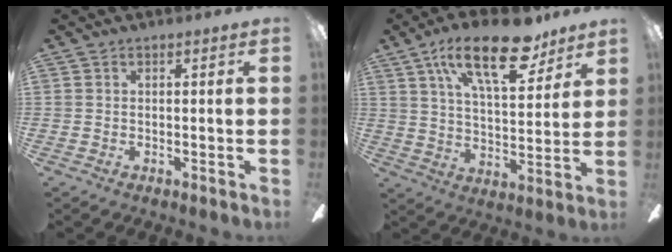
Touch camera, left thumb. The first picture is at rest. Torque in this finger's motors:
{"motor_torque": [0.43, 0.52, 1.61, -1.17, 0.33]}